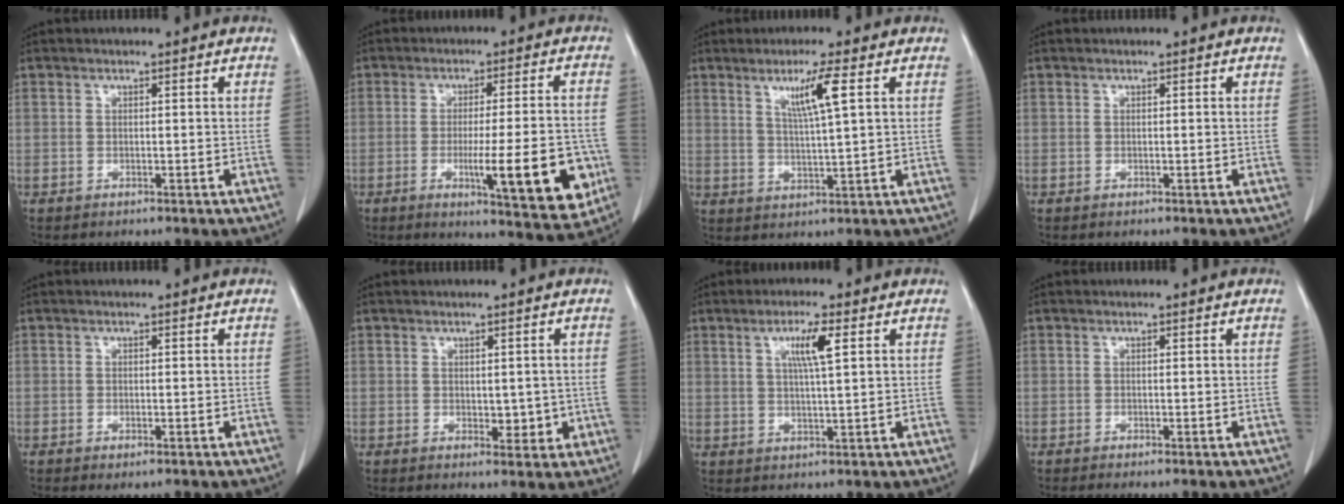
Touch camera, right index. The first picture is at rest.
{"total": 14.0, "force": [-3.8, 2.0, 13.3], "torque": [-0.176, -0.015, -0.047]}
{"total": 6.1, "force": [2.6, -0.7, 5.5], "torque": [-0.100, -0.006, 0.048]}
{"total": 0.0}
{"total": 1.4, "force": [-0.7, 0.5, 1.1], "torque": [-0.018, -0.003, -0.006]}
{"total": 3.1, "force": [-0.2, 1.9, 2.4], "torque": [-0.024, -0.004, 0.005]}
{"total": 5.0, "force": [1.9, 0.0, 4.7], "torque": [-0.084, -0.001, 0.032]}
{"total": 1.1, "force": [-0.9, 0.0, 0.7], "torque": [-0.012, -0.003, -0.013]}